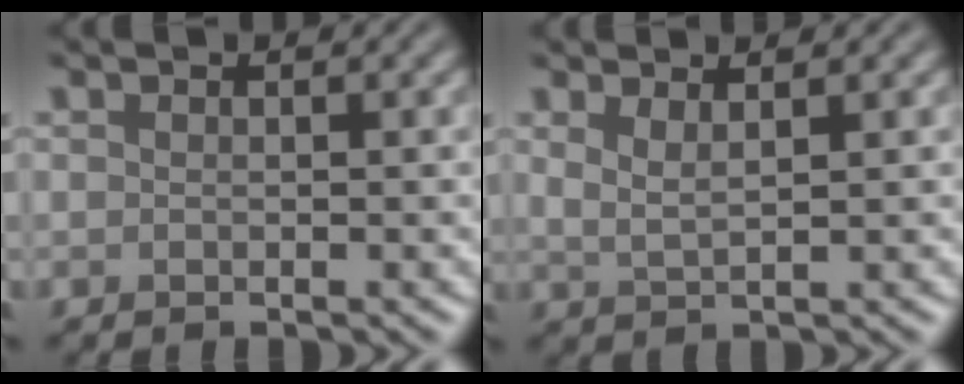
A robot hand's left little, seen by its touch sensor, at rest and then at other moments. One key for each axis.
{"total": 1.9, "fx": 1.2, "fy": 0.6, "fz": 1.4, "tx": -0.024, "ty": -0.003, "tz": 0.023}